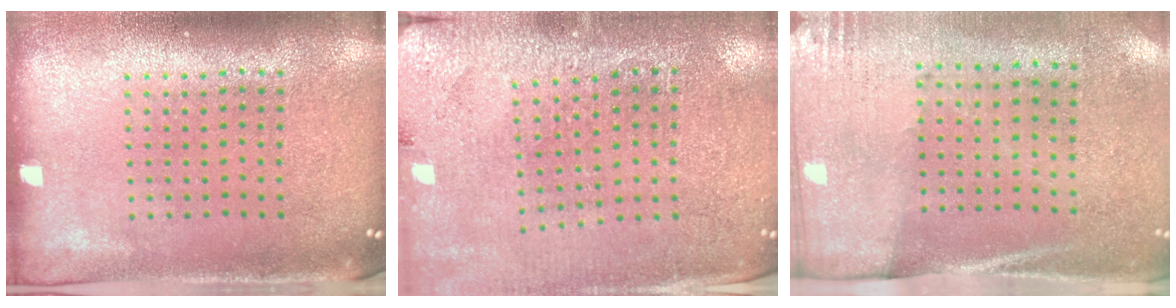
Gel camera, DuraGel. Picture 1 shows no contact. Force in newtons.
{"total": 2.8, "press": 2.8, "slide": 0.2}
{"total": 2.7, "press": 2.4, "slide": 1.3}